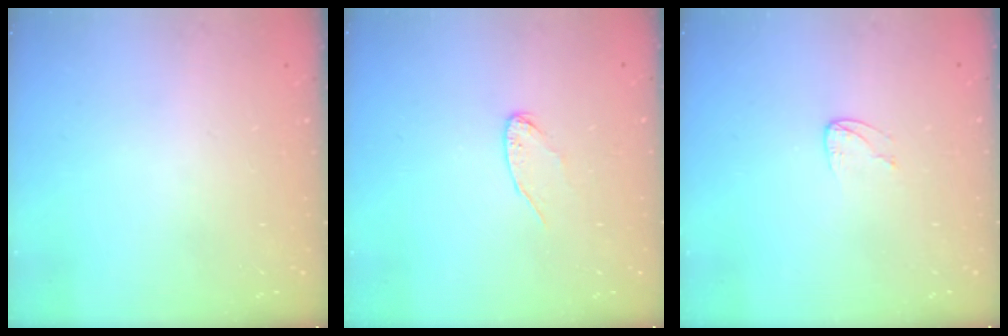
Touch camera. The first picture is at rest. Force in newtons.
{"total": 4.7, "press": 4.7, "slide": 0.4}
{"total": 3.2, "press": 3.2, "slide": 0.2}